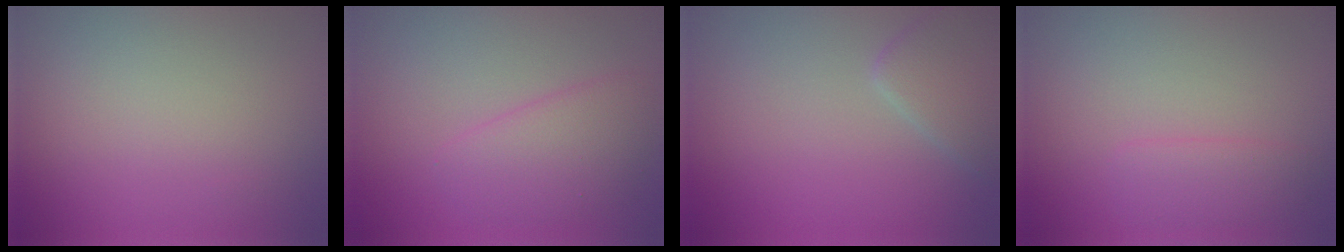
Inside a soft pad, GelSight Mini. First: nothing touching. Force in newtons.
{"total": 3.0, "press": 3.0, "slide": 0.2}
{"total": 2.7, "press": 2.7, "slide": 0.1}
{"total": 1.9, "press": 1.9, "slide": 0.2}